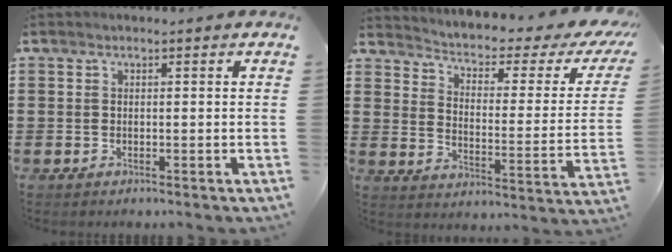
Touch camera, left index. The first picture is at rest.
{"total": 2.8, "force": [1.4, 0.8, 2.2], "torque": [-0.056, -0.022, 0.010]}